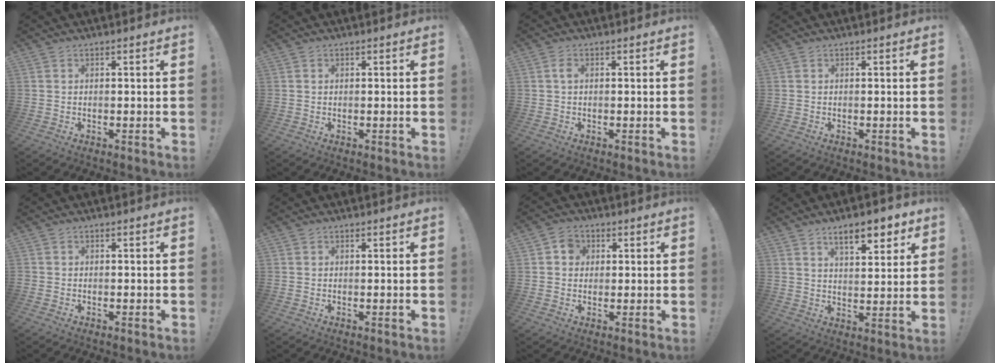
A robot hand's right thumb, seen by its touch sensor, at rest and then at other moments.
{"total": 0.0}
{"total": 1.6, "force": [0.3, 0.8, 1.4], "torque": [-0.022, 0.003, 0.003]}
{"total": 0.0}
{"total": 0.8, "force": [-0.5, 0.5, 0.3], "torque": [-0.008, 0.004, -0.008]}
{"total": 0.0}
{"total": 5.1, "force": [1.3, 4.5, 1.9], "torque": [-0.023, 0.003, 0.022]}
{"total": 9.2, "force": [5.8, 3.2, 6.4], "torque": [-0.091, -0.024, 0.098]}